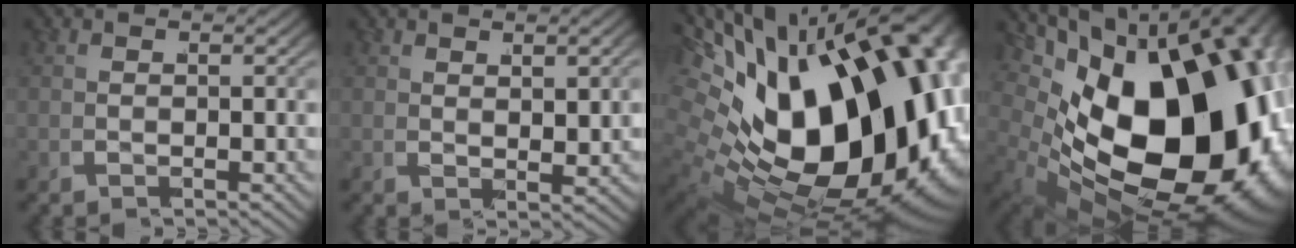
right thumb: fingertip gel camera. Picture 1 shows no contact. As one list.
[{"total": 1.5, "force": [1.3, 0.0, 0.7], "torque": [0.002, 0.002, 0.030]}, {"total": 30.6, "force": [-0.9, 18.5, 24.3], "torque": [-0.384, -0.059, 0.033]}, {"total": 33.5, "force": [-2.1, 21.0, 26.0], "torque": [-0.415, -0.087, 0.021]}]